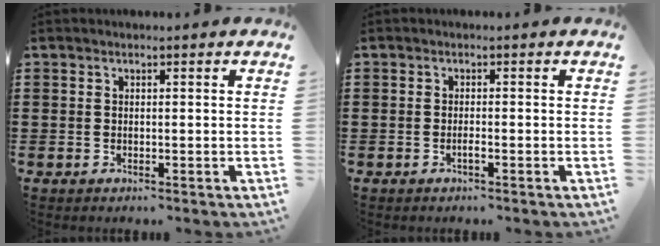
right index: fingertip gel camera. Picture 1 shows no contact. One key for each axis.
{"total": 1.0, "fx": -0.6, "fy": 0.1, "fz": 0.8, "tx": -0.015, "ty": -0.003, "tz": -0.010}